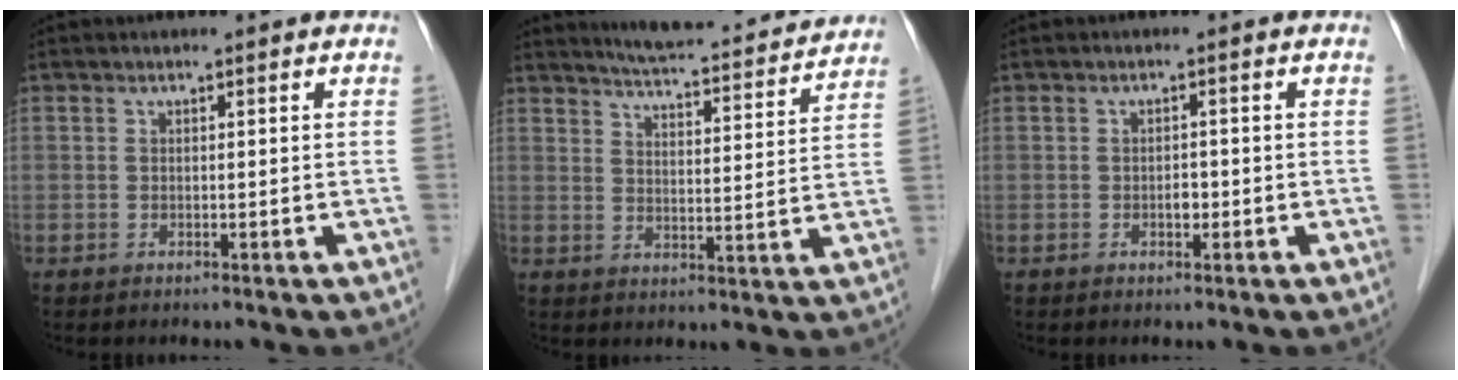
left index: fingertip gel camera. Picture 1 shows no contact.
{"total": 14.7, "force": [13.9, 1.5, 4.7], "torque": [-0.068, -0.013, 0.178]}
{"total": 1.6, "force": [-1.1, 0.7, 0.9], "torque": [-0.014, -0.003, -0.017]}